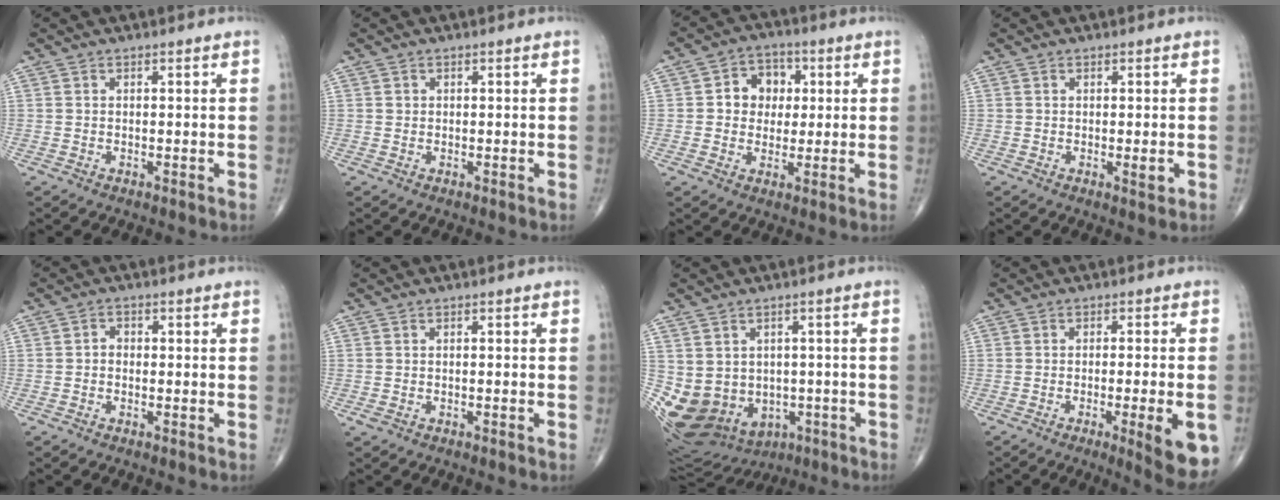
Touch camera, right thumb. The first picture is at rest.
{"total": 0.5, "force": [0.1, 0.5, 0.1], "torque": [0.002, 0.002, 0.002]}
{"total": 7.8, "force": [1.2, 6.6, 4.0], "torque": [-0.018, 0.008, 0.012]}
{"total": 1.9, "force": [-0.4, 0.5, 1.7], "torque": [-0.022, -0.005, -0.005]}
{"total": 1.6, "force": [-0.3, 1.3, 0.9], "torque": [-0.003, 0.009, -0.011]}
{"total": 1.1, "force": [-0.6, 0.5, 0.8], "torque": [-0.019, 0.005, -0.009]}
{"total": 14.7, "force": [-3.2, 12.3, 7.4], "torque": [-0.128, 0.016, -0.020]}
{"total": 10.6, "force": [-4.0, 1.8, 9.6], "torque": [-0.121, -0.005, -0.051]}